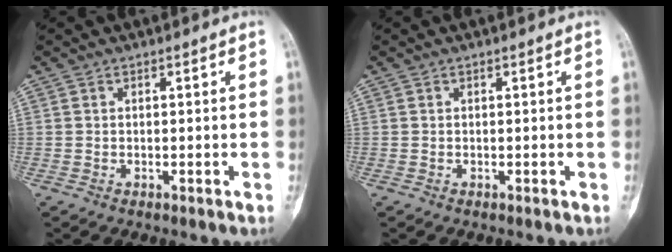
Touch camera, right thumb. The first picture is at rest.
{"total": 0.0}